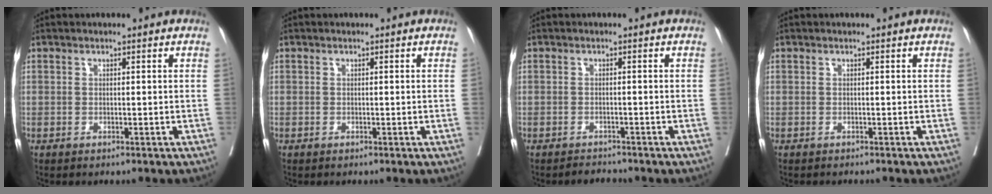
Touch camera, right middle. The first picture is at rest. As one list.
[{"total": 0.0}, {"total": 1.6, "force": [-1.6, 0.3, -0.1], "torque": [0.001, -0.006, -0.022]}, {"total": 1.4, "force": [-1.3, 0.3, 0.4], "torque": [-0.008, -0.003, -0.017]}]